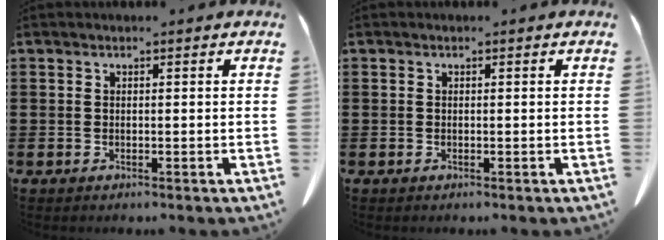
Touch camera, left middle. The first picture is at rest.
{"total": 0.0}